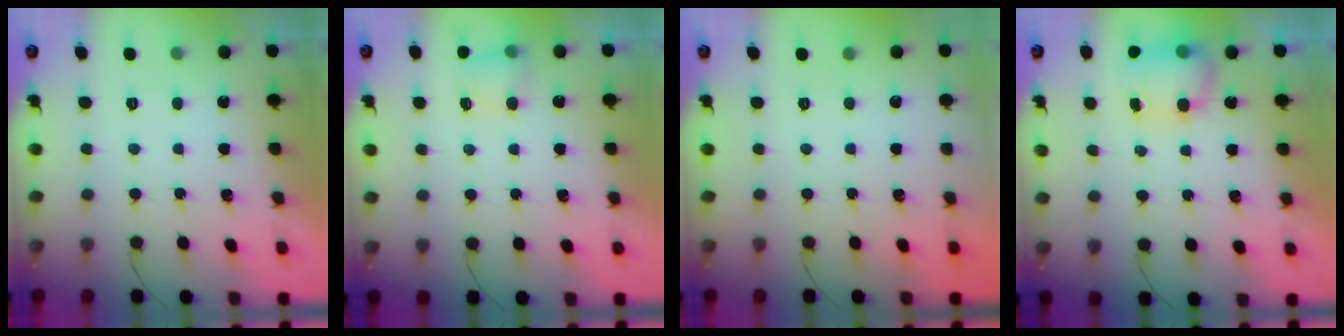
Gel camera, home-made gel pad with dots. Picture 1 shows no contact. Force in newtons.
{"total": 4.5, "press": 4.2, "slide": 1.6}
{"total": 0.0}
{"total": 7.6, "press": 7.5, "slide": 0.8}